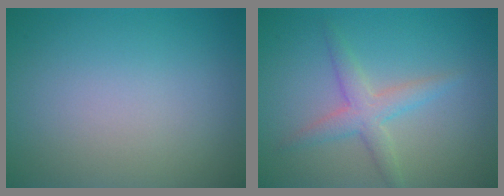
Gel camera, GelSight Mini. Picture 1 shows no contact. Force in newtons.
{"total": 2.8, "press": 2.8, "slide": 0.0}